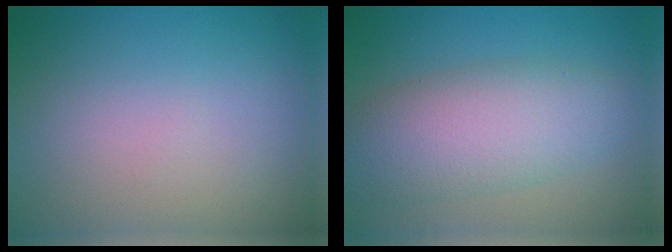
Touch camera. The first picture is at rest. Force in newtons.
{"total": 7.7, "press": 7.7, "slide": 0.1}